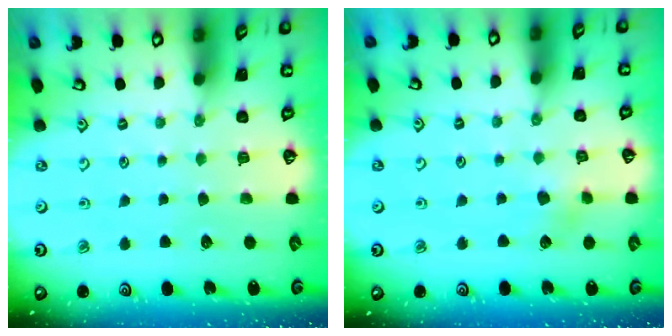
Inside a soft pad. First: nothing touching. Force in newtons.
{"total": 3.9, "press": 3.8, "slide": 0.4}